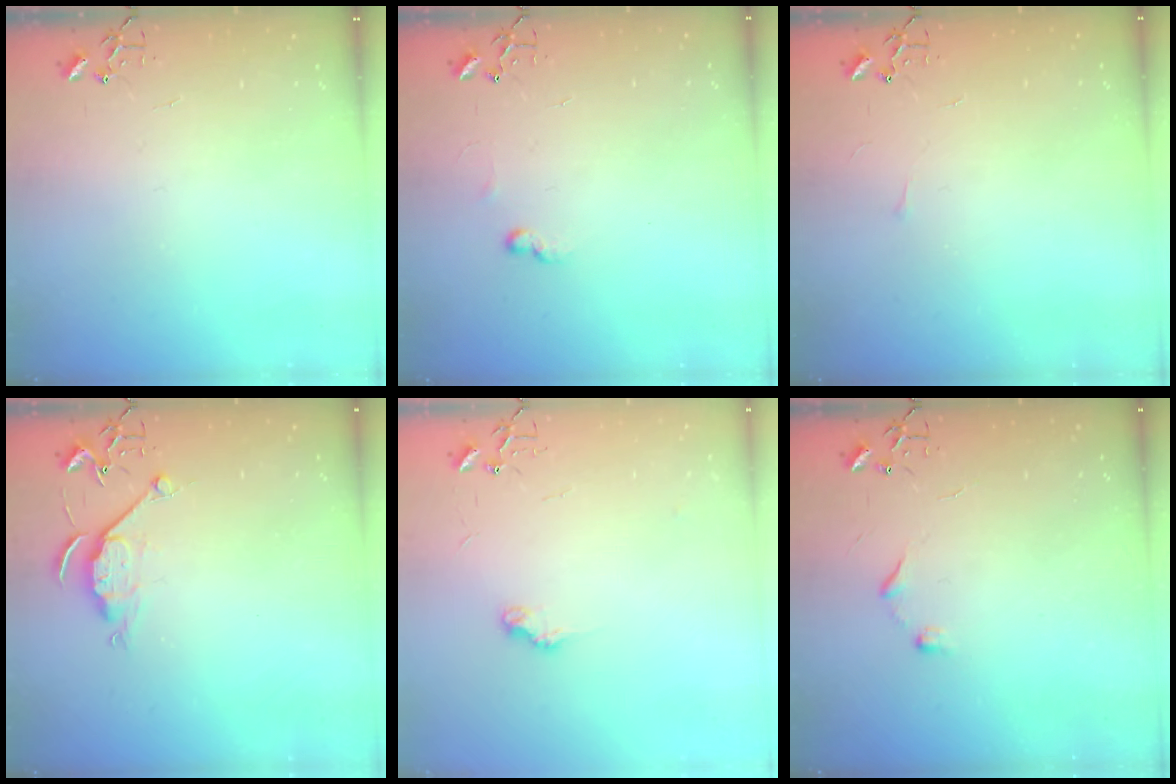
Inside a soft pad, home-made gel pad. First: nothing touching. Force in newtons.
{"total": 5.9, "press": 5.9, "slide": 0.8}
{"total": 3.3, "press": 3.2, "slide": 0.5}
{"total": 6.2, "press": 6.2, "slide": 0.5}
{"total": 7.1, "press": 7.1, "slide": 0.5}
{"total": 6.7, "press": 6.7, "slide": 0.7}